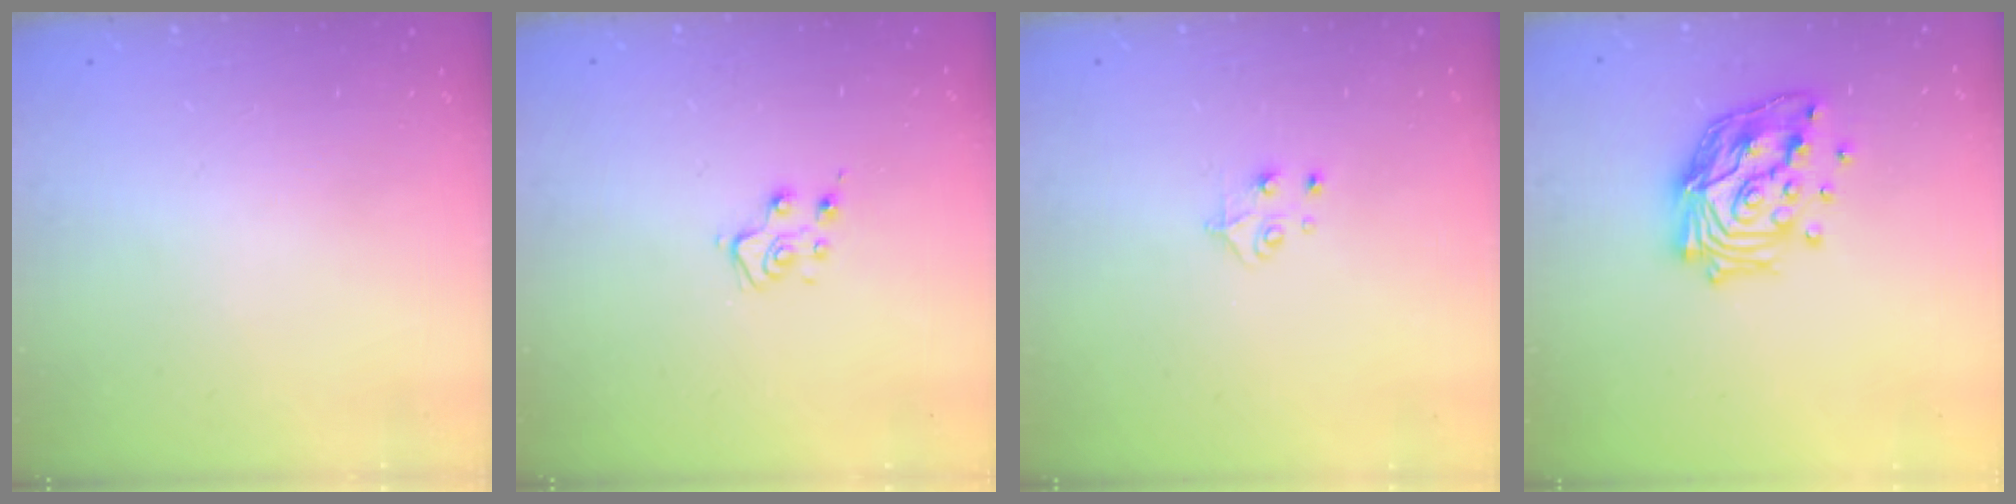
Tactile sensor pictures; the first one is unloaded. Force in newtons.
{"total": 6.2, "press": 6.1, "slide": 0.8}
{"total": 4.4, "press": 4.4, "slide": 0.4}
{"total": 18.0, "press": 17.9, "slide": 2.4}